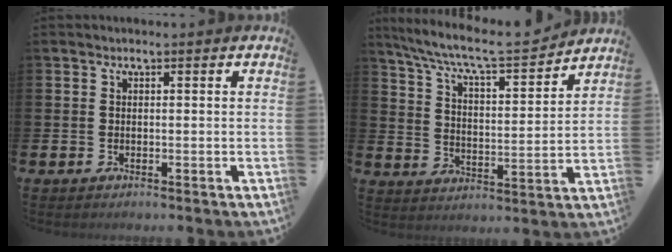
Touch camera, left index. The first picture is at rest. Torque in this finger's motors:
{"motor_torque": [0.91, -1.23, 0.50, 0.21]}